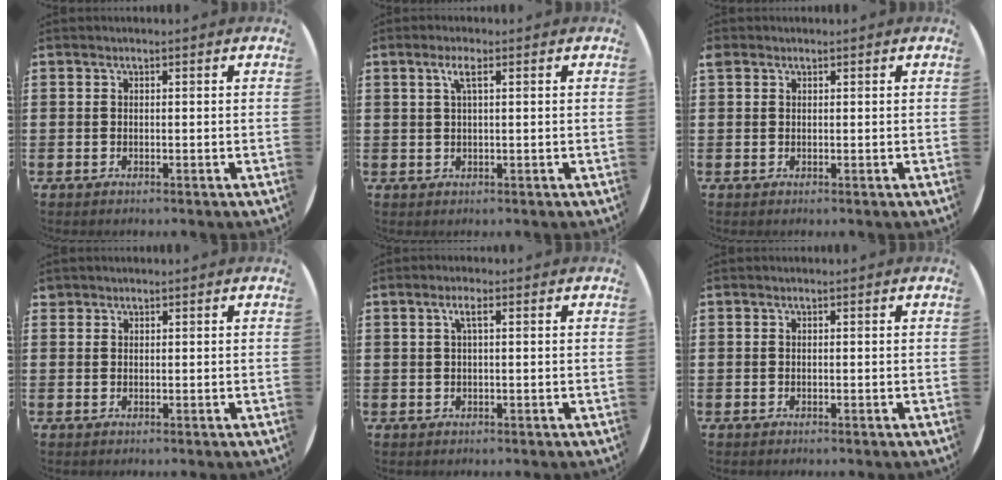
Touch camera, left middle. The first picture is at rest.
{"total": 2.2, "force": [0.9, 0.5, 1.9], "torque": [-0.040, 0.007, 0.013]}
{"total": 0.6, "force": [0.5, 0.4, 0.0], "torque": [-0.003, 0.002, 0.011]}
{"total": 0.8, "force": [0.7, 0.3, -0.1], "torque": [-0.001, 0.002, 0.014]}
{"total": 1.8, "force": [0.6, 0.4, 1.7], "torque": [-0.034, 0.007, 0.008]}
{"total": 0.0}